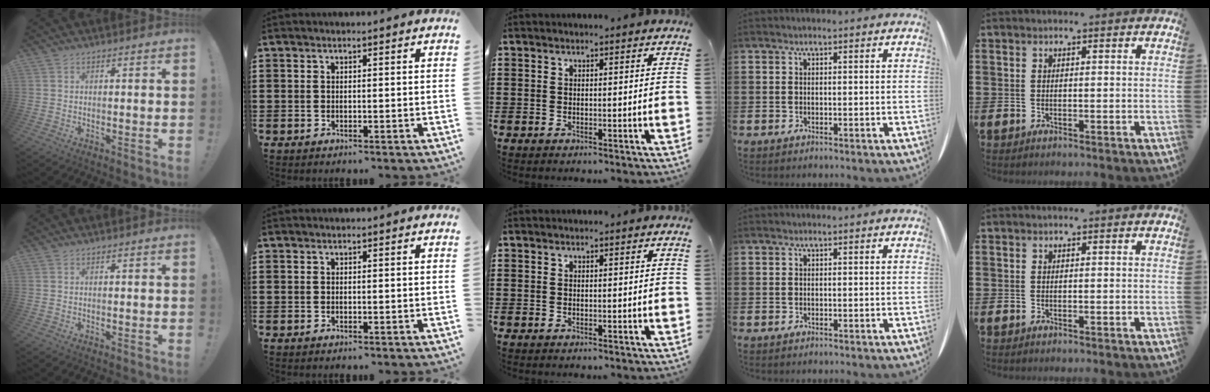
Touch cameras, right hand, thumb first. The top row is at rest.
{}